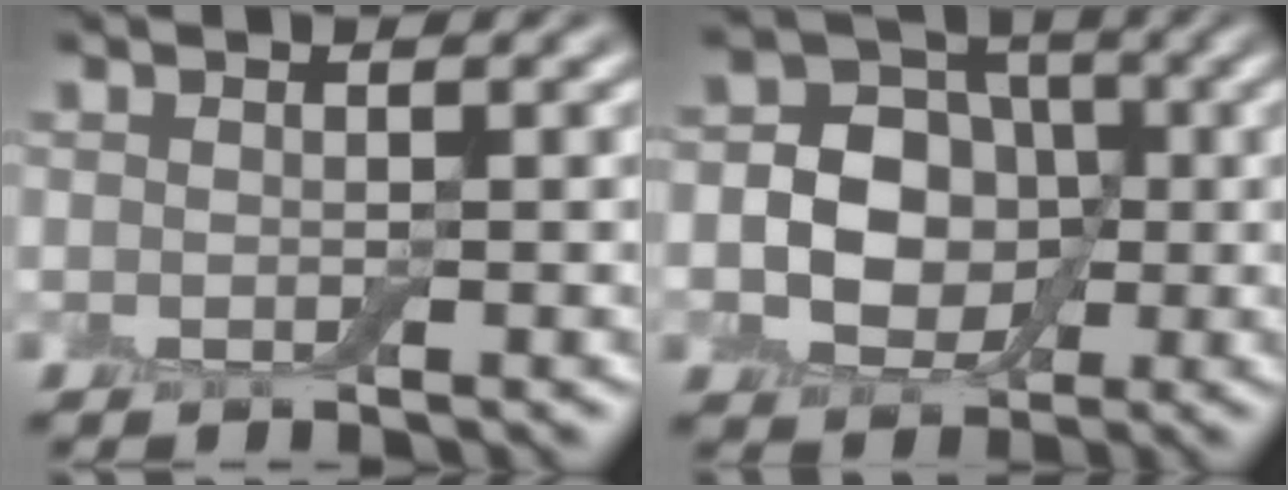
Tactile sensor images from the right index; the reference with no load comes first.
{"total": 6.8, "force": [-0.4, 5.6, 3.8], "torque": [-0.041, 0.004, -0.027]}